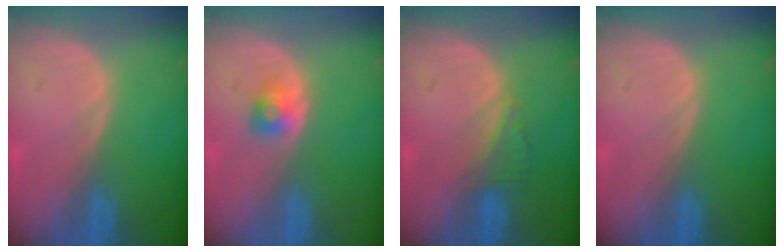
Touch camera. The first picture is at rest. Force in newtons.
{"total": 2.5, "press": 2.3, "slide": 0.9}
{"total": 2.5, "press": 2.5, "slide": 0.2}
{"total": 0.0}